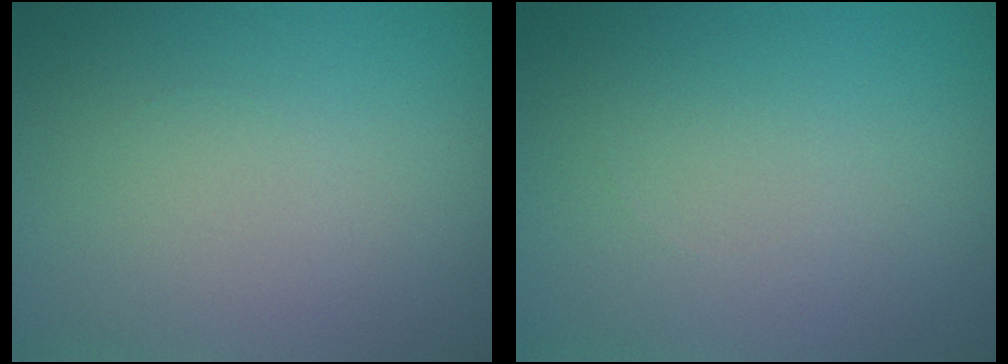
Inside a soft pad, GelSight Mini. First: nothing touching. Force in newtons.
{"total": 0.0}